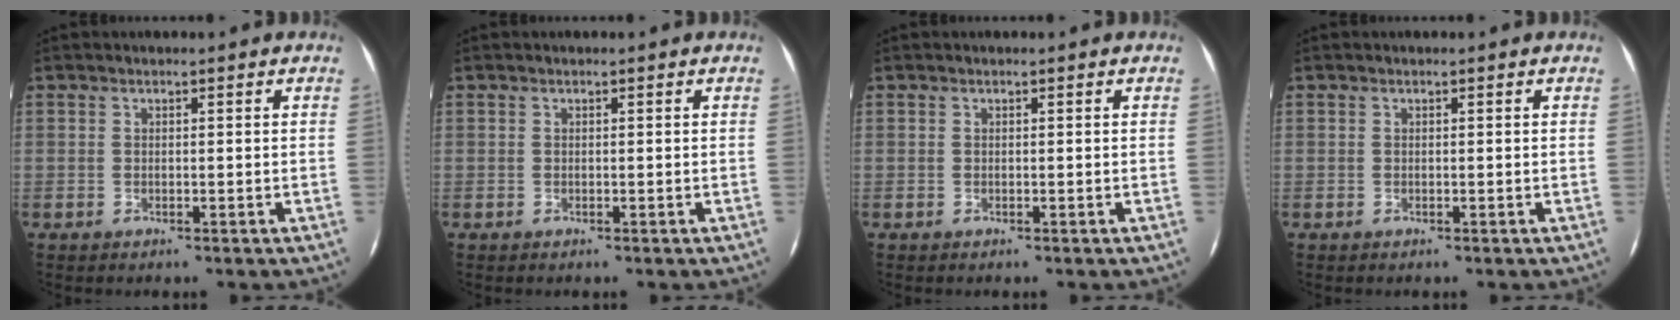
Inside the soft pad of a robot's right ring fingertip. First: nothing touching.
{"total": 0.0}
{"total": 0.0}
{"total": 0.0}